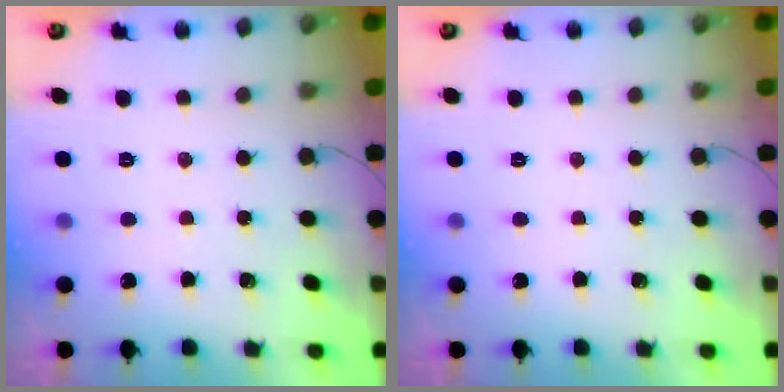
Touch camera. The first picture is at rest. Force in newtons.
{"total": 0.0}